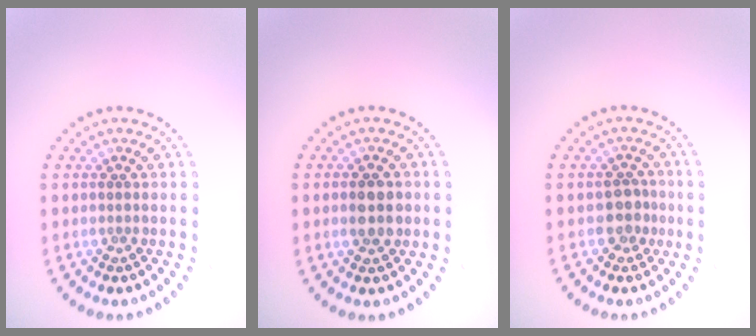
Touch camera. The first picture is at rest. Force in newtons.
{"total": 2.9, "press": 2.9, "slide": 0.1}
{"total": 2.1, "press": 1.8, "slide": 0.9}